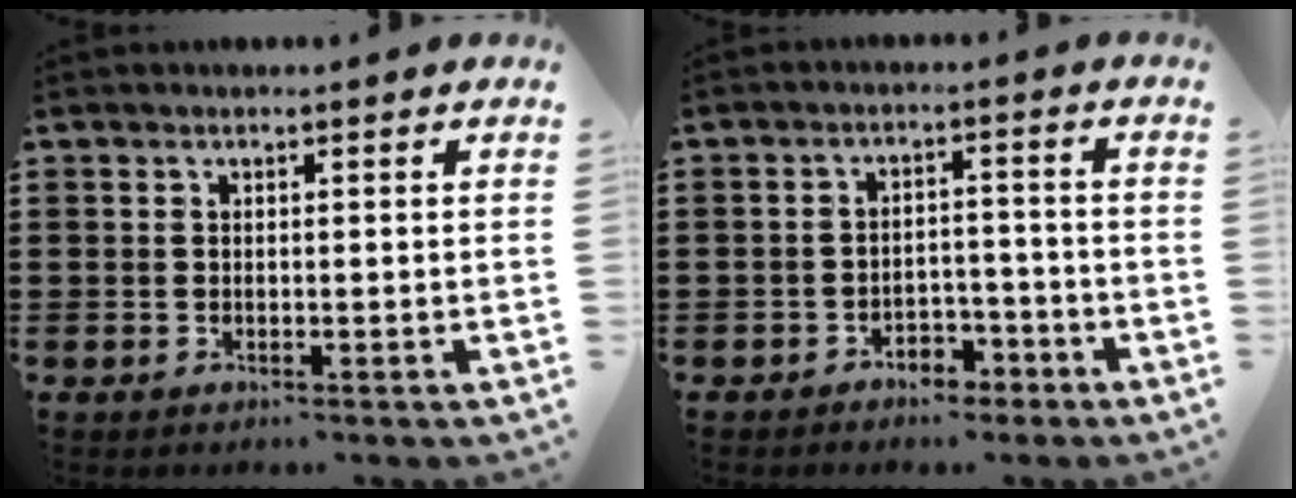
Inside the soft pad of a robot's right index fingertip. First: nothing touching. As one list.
[{"total": 3.3, "force": [-3.0, 1.3, 0.8], "torque": [-0.018, 0.006, -0.060]}]